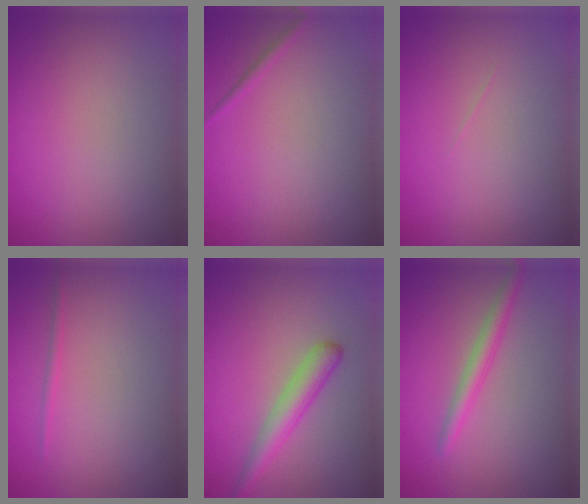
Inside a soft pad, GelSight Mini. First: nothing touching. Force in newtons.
{"total": 0.6, "press": 0.6, "slide": 0.0}
{"total": 0.0}
{"total": 0.6, "press": 0.6, "slide": 0.1}
{"total": 3.1, "press": 3.1, "slide": 0.1}
{"total": 2.2, "press": 2.2, "slide": 0.0}